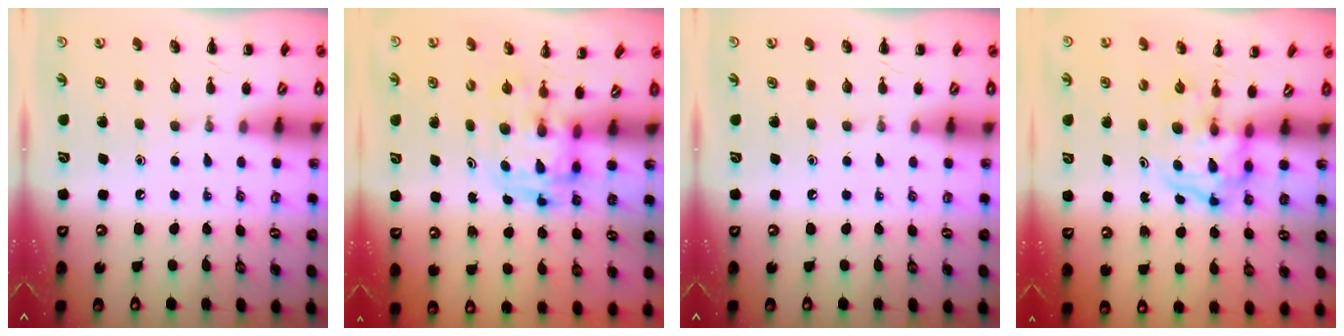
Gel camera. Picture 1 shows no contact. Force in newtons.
{"total": 3.5, "press": 3.5, "slide": 0.6}
{"total": 0.0}
{"total": 3.8, "press": 3.7, "slide": 0.5}